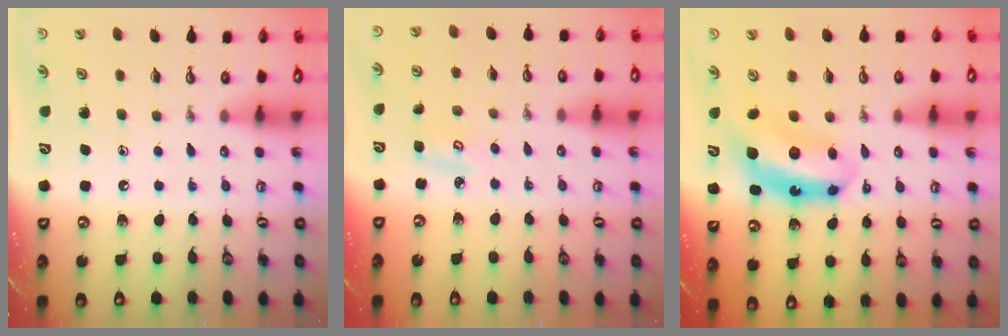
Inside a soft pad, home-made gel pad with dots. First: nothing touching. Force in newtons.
{"total": 3.4, "press": 3.4, "slide": 0.4}
{"total": 7.3, "press": 7.2, "slide": 0.7}